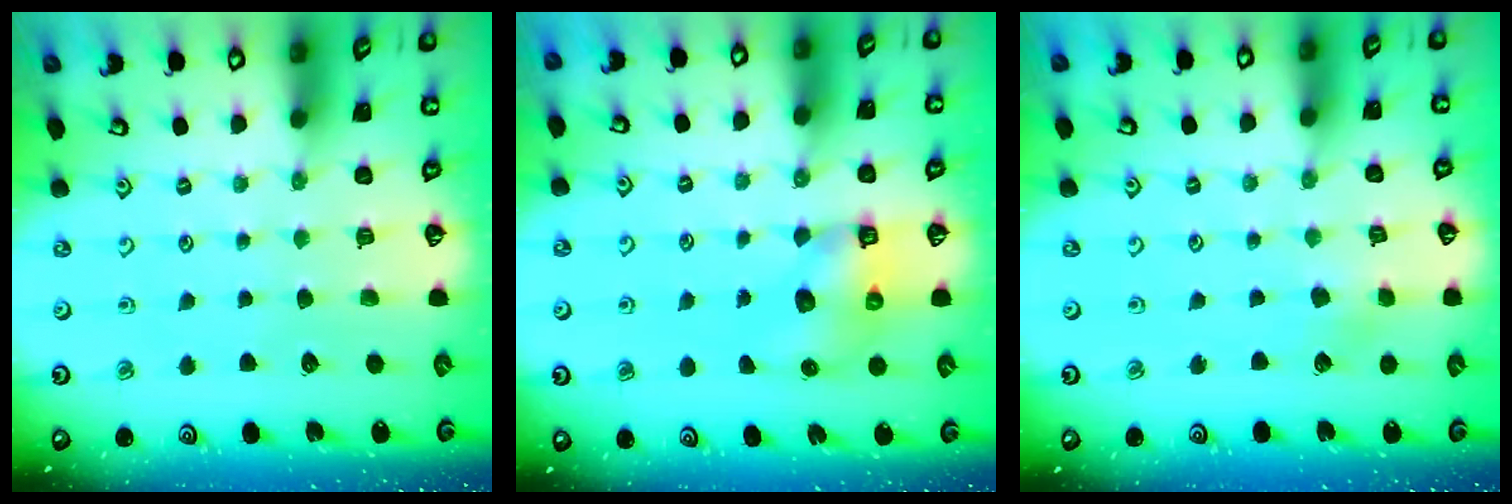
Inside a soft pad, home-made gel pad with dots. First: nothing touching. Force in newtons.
{"total": 6.4, "press": 6.4, "slide": 0.9}
{"total": 2.9, "press": 2.9, "slide": 0.4}